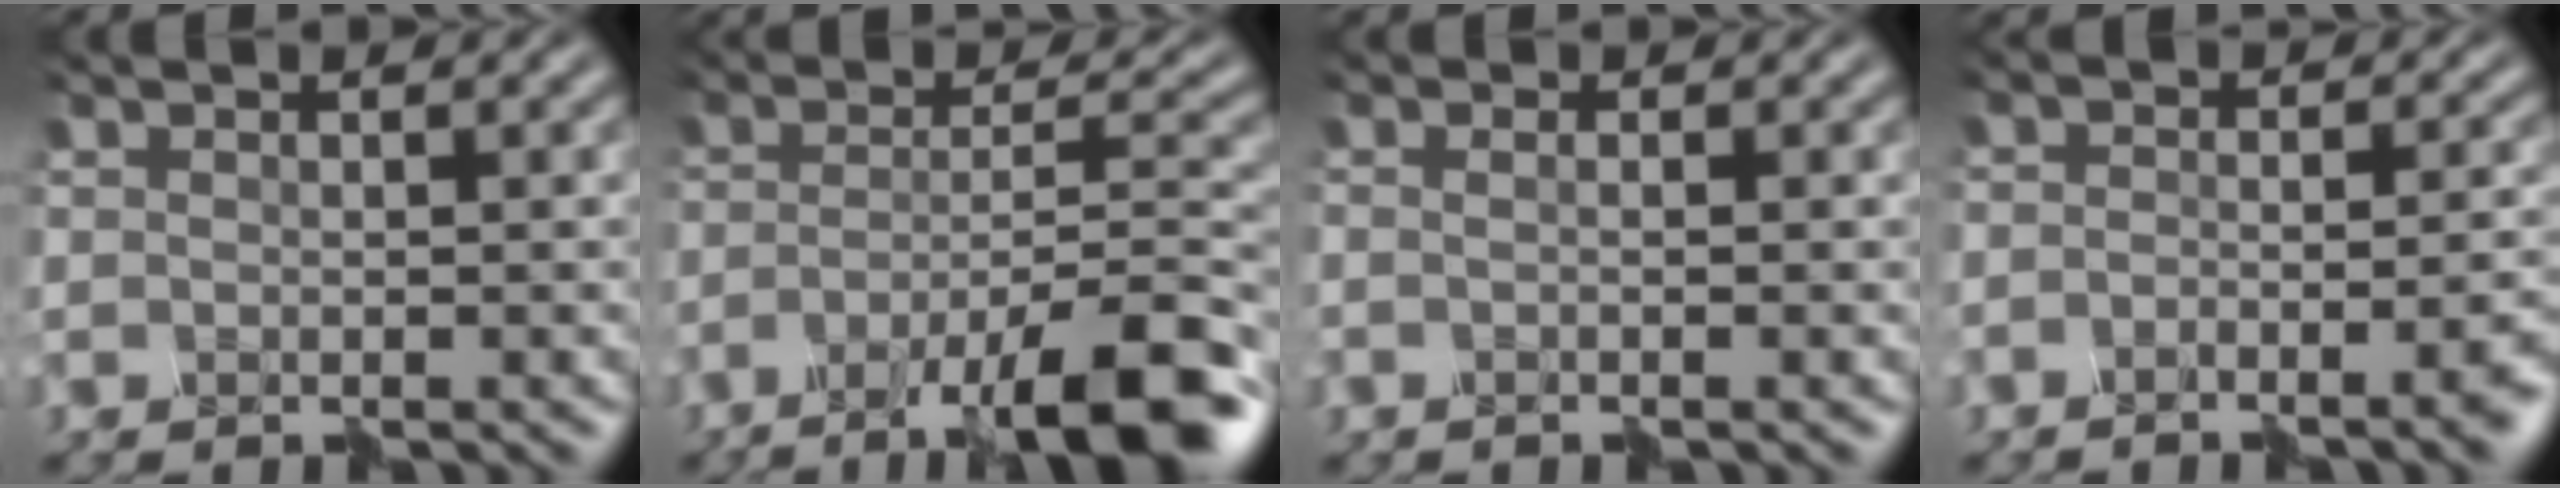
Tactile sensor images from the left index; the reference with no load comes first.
{"total": 9.6, "force": [-6.6, 1.1, 6.9], "torque": [-0.106, 0.008, -0.110]}
{"total": 0.8, "force": [-0.3, -0.7, -0.1], "torque": [0.010, 0.007, -0.009]}
{"total": 4.1, "force": [-3.7, 0.4, 1.7], "torque": [-0.020, -0.001, -0.053]}